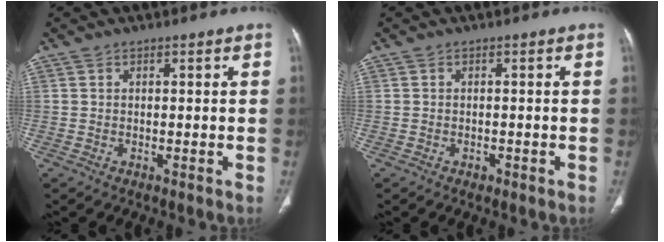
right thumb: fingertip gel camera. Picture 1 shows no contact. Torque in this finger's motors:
{"motor_torque": [0.34, 0.01, 0.17, -0.10, 0.05]}